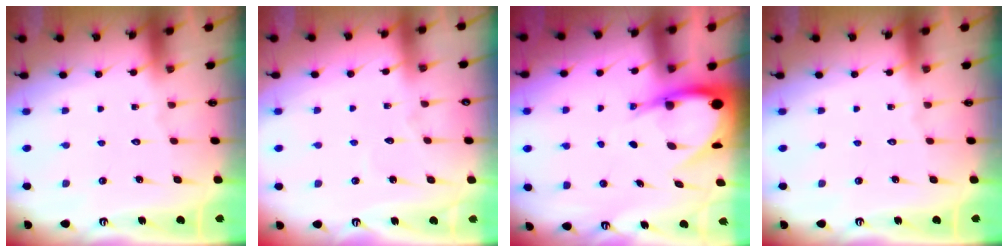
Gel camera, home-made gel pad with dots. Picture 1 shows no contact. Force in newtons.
{"total": 3.1, "press": 3.1, "slide": 0.4}
{"total": 9.0, "press": 8.9, "slide": 0.9}
{"total": 0.0}